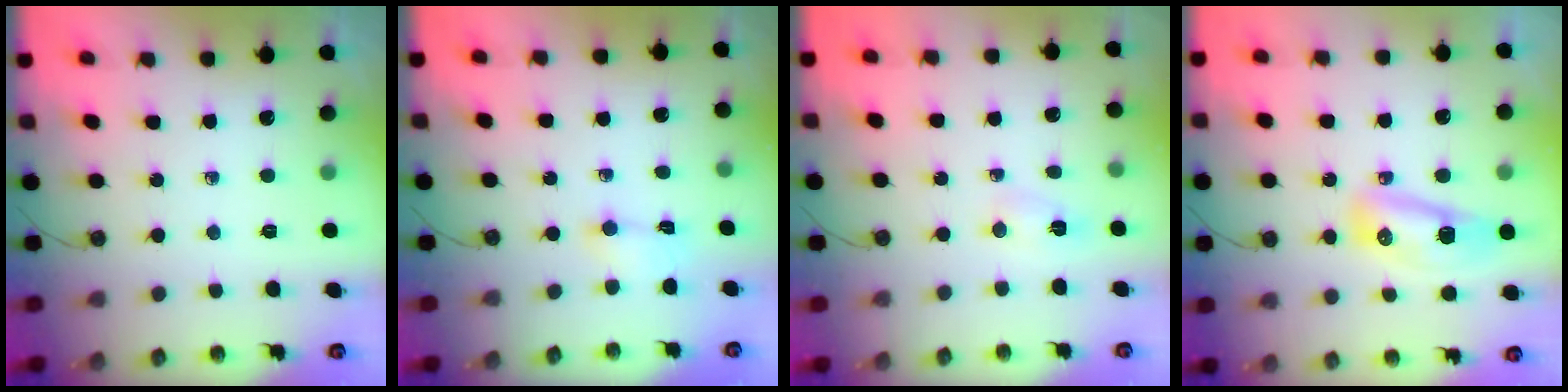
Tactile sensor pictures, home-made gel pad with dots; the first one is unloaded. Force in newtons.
{"total": 2.6, "press": 2.5, "slide": 0.9}
{"total": 2.2, "press": 2.2, "slide": 0.2}
{"total": 16.9, "press": 12.4, "slide": 11.5}